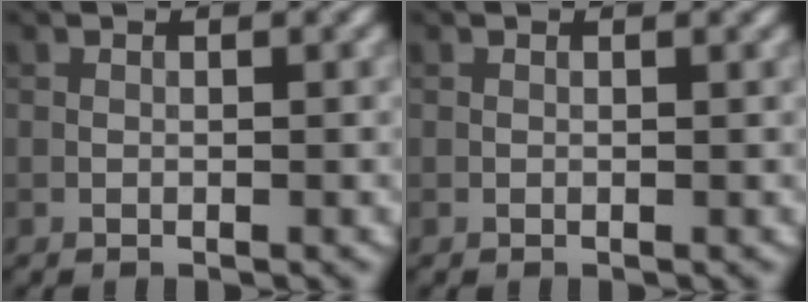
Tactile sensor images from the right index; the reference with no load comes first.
{"total": 0.0}